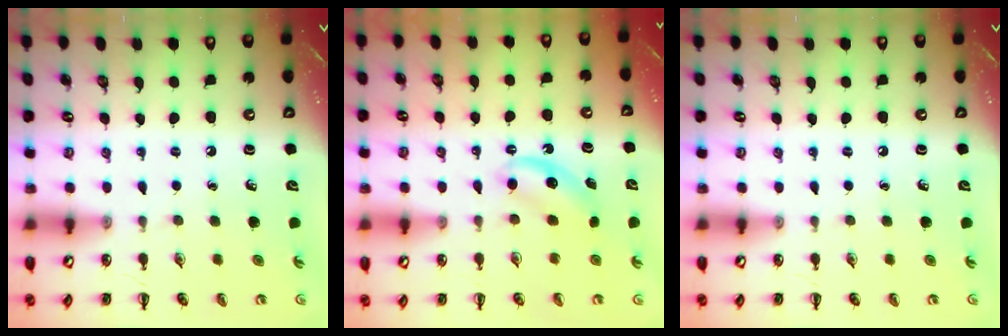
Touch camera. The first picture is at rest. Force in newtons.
{"total": 5.6, "press": 5.4, "slide": 1.5}
{"total": 0.0}